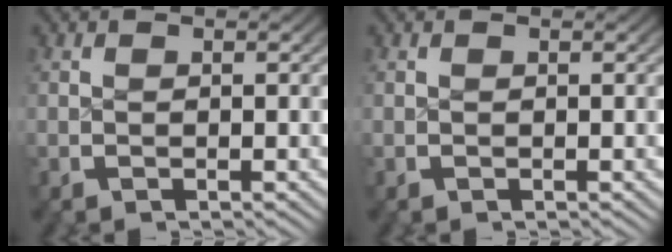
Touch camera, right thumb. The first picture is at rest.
{"total": 0.0}